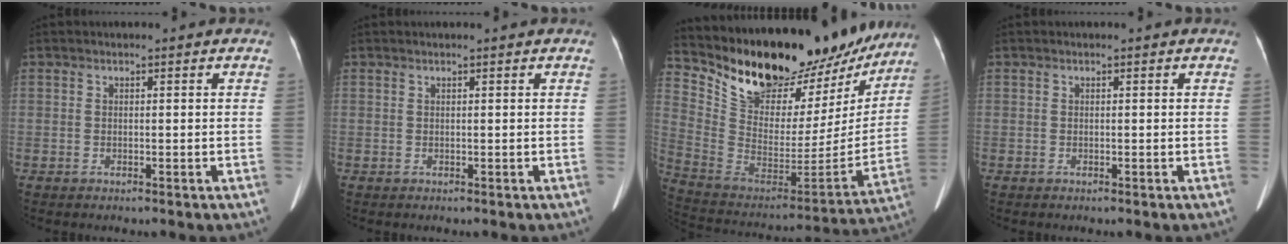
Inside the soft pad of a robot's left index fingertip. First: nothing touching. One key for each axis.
{"total": 1.3, "fx": 1.2, "fy": -0.2, "fz": 0.6, "tx": -0.010, "ty": 0.011, "tz": 0.020}
{"total": 28.6, "fx": 23.9, "fy": 10.3, "fz": 11.9, "tx": -0.205, "ty": -0.032, "tz": 0.351}
{"total": 0.0}